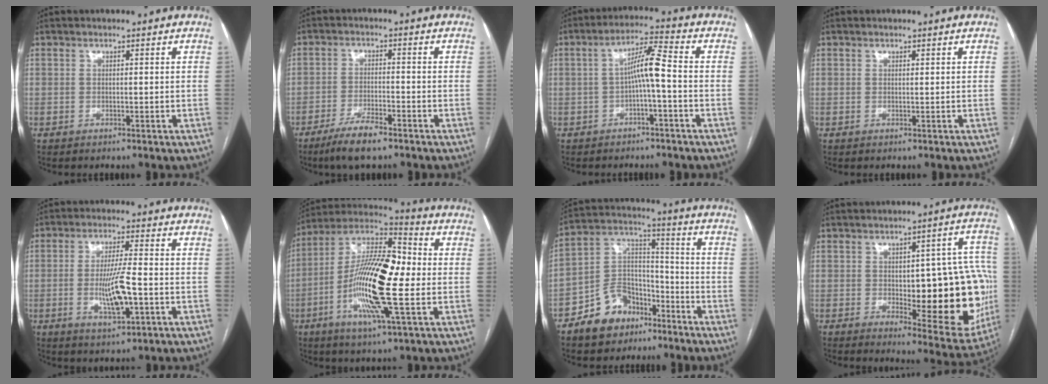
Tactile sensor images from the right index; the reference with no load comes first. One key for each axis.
{"total": 6.5, "fx": -4.8, "fy": 0.9, "fz": 4.3, "tx": -0.086, "ty": -0.012, "tz": -0.084}
{"total": 6.0, "fx": -0.9, "fy": 0.3, "fz": 5.9, "tx": -0.103, "ty": 0.024, "tz": -0.016}
{"total": 0.0}
{"total": 7.9, "fx": -1.8, "fy": 1.1, "fz": 7.7, "tx": -0.143, "ty": -0.008, "tz": -0.032}
{"total": 19.0, "fx": -2.6, "fy": 3.4, "fz": 18.5, "tx": -0.353, "ty": 0.008, "tz": -0.055}
{"total": 11.6, "fx": -7.3, "fy": 7.9, "fz": 4.3, "tx": -0.084, "ty": 0.037, "tz": -0.124}
{"total": 19.7, "fx": -1.8, "fy": 7.0, "fz": 18.3, "tx": -0.166, "ty": 0.022, "tz": -0.001}